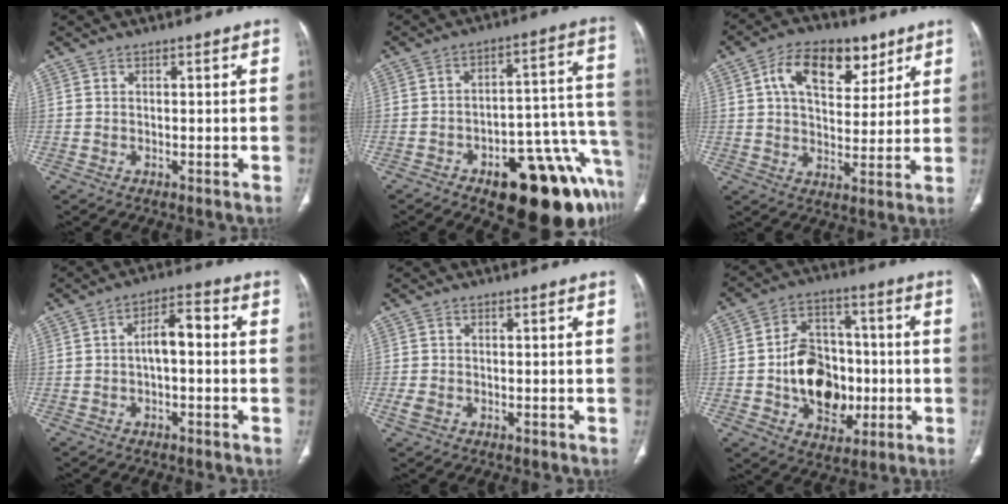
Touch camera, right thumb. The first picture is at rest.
{"total": 23.1, "force": [-12.1, 9.6, 17.2], "torque": [-0.126, 0.092, -0.160]}
{"total": 13.5, "force": [6.3, 8.0, 8.8], "torque": [-0.112, -0.010, 0.106]}
{"total": 5.6, "force": [-0.3, 2.6, 5.0], "torque": [-0.078, 0.027, -0.014]}
{"total": 2.2, "force": [-0.8, 1.6, 1.3], "torque": [-0.030, 0.001, -0.012]}
{"total": 16.0, "force": [-2.4, 11.5, 10.7], "torque": [-0.120, 0.026, -0.030]}